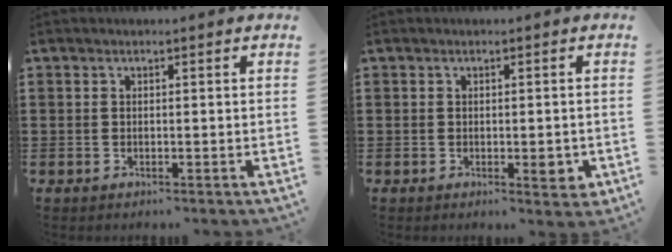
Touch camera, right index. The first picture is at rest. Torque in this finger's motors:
{"motor_torque": [1.02, -0.07, 0.02, 0.05]}